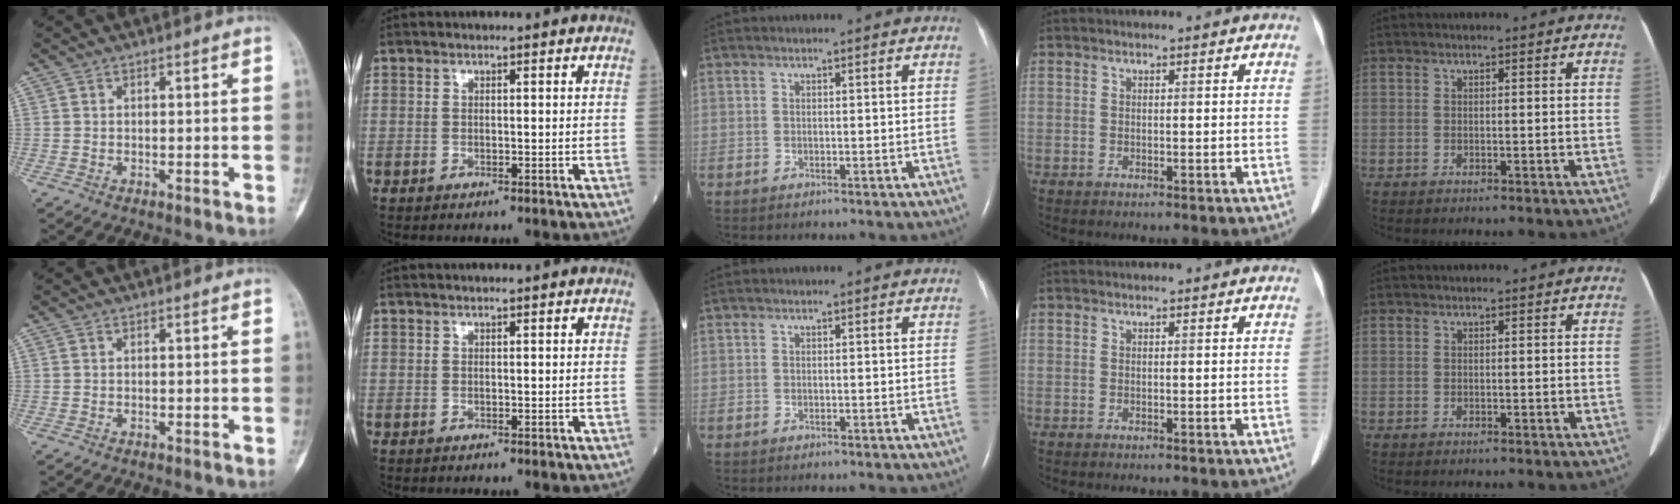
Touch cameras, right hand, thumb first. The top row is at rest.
{}